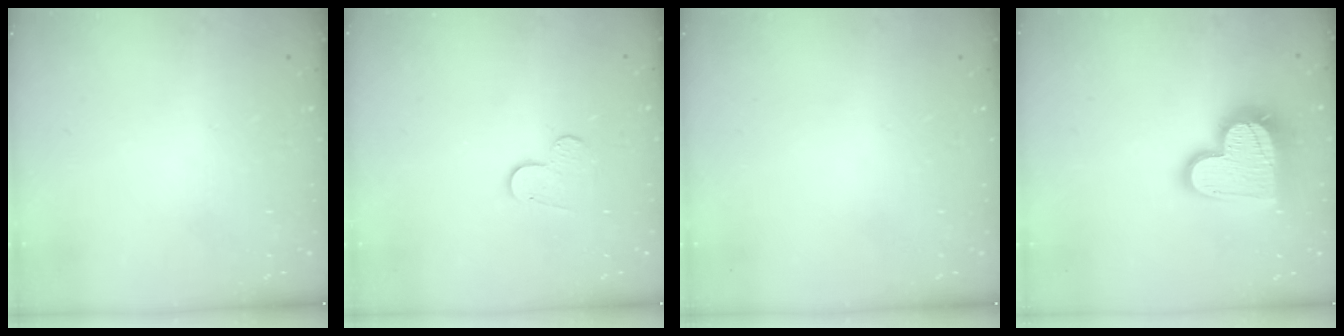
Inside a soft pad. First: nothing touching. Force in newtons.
{"total": 5.5, "press": 5.5, "slide": 0.5}
{"total": 0.0}
{"total": 17.0, "press": 16.9, "slide": 1.3}